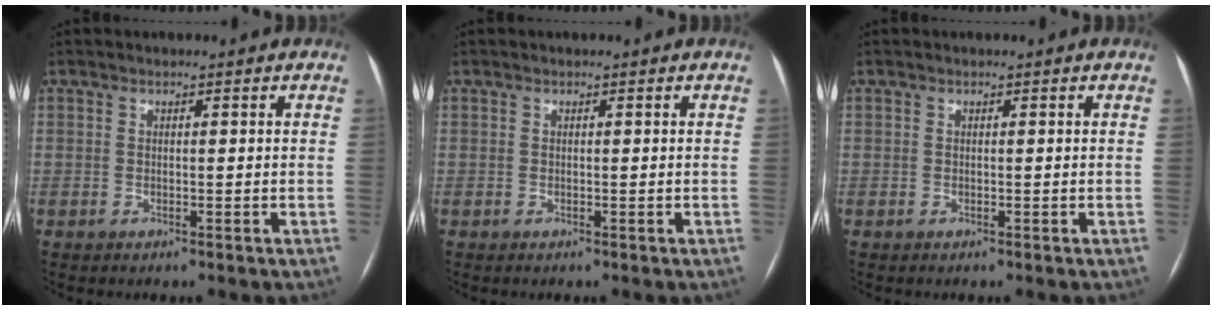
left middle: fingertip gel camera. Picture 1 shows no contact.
{"total": 0.0}
{"total": 0.0}